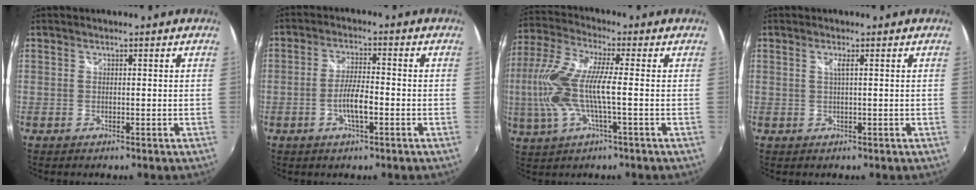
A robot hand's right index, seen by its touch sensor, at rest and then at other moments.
{"total": 5.3, "force": [-2.0, 1.1, 4.8], "torque": [-0.092, 0.001, -0.035]}
{"total": 13.5, "force": [-1.5, 2.8, 13.1], "torque": [-0.266, -0.003, -0.030]}
{"total": 1.3, "force": [0.3, -0.5, 1.1], "torque": [-0.020, 0.000, 0.005]}